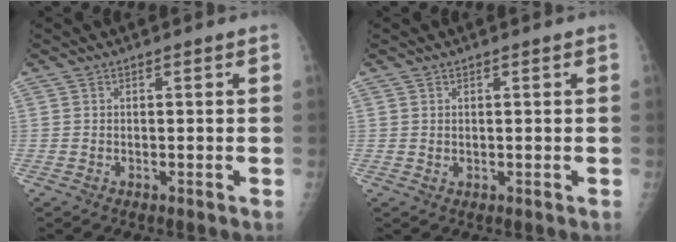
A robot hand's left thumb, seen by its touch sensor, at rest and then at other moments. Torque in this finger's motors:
{"motor_torque": [0.00, -0.11, 0.22, -0.04, 0.00]}